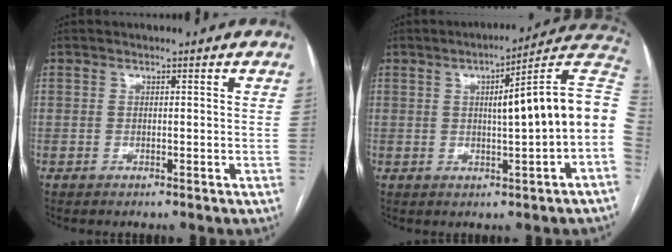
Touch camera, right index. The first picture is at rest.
{"total": 14.2, "force": [0.3, 0.0, 14.1], "torque": [-0.188, 0.029, -0.001]}